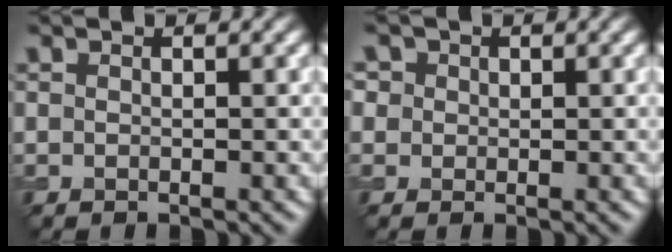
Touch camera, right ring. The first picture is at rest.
{"total": 2.9, "force": [1.4, 2.3, 1.1], "torque": [-0.028, 0.005, 0.019]}